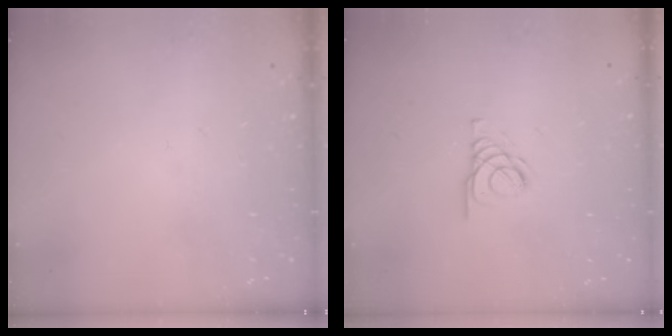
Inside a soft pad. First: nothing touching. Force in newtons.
{"total": 2.1, "press": 2.1, "slide": 0.2}